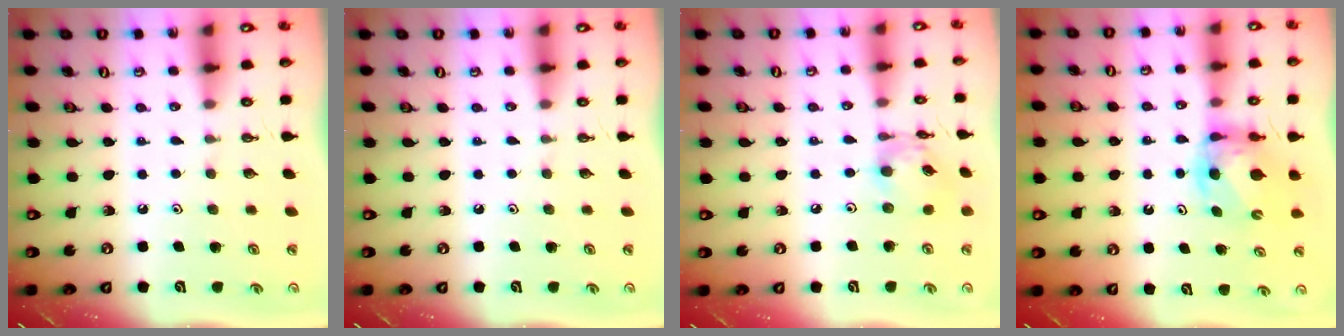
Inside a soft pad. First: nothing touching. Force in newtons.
{"total": 0.0}
{"total": 11.6, "press": 11.6, "slide": 0.9}
{"total": 6.8, "press": 6.8, "slide": 0.4}